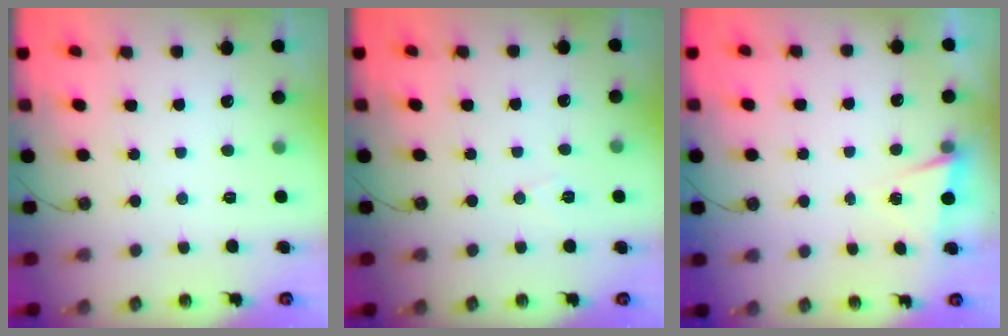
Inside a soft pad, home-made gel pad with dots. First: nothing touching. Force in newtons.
{"total": 6.0, "press": 4.0, "slide": 4.5}
{"total": 2.7, "press": 1.5, "slide": 2.2}